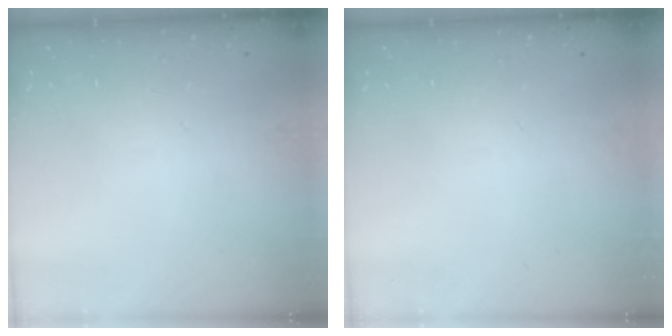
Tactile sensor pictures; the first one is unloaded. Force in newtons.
{"total": 0.0}